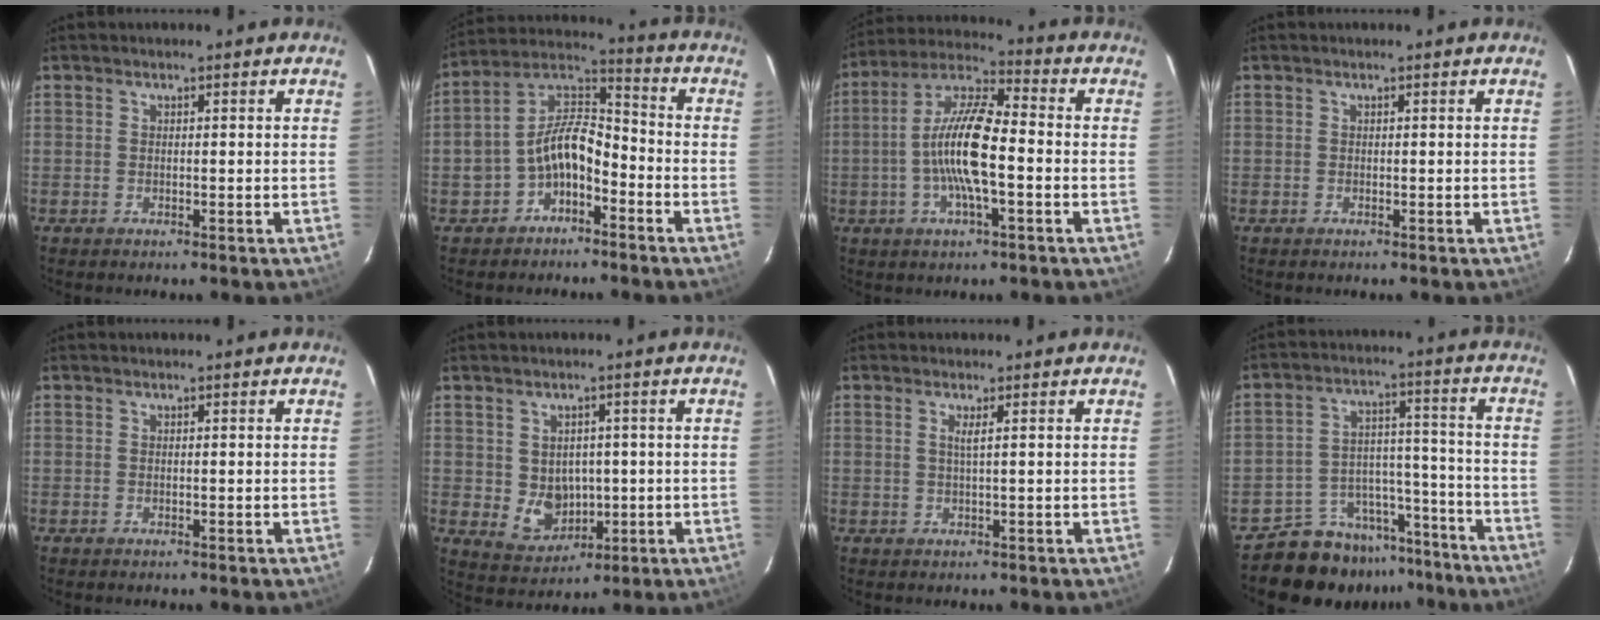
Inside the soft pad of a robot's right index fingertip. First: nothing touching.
{"total": 10.2, "force": [-4.5, 6.1, 6.9], "torque": [-0.144, 0.032, -0.075]}
{"total": 13.6, "force": [-2.6, 3.6, 12.8], "torque": [-0.257, 0.008, -0.055]}
{"total": 0.0}
{"total": 0.0}
{"total": 7.3, "force": [-0.1, 6.4, 3.5], "torque": [-0.071, 0.001, 0.023]}
{"total": 1.7, "force": [0.5, -0.2, 1.6], "torque": [-0.027, 0.002, 0.010]}
{"total": 15.1, "force": [-13.0, 7.6, 1.4], "torque": [-0.026, 0.072, -0.182]}